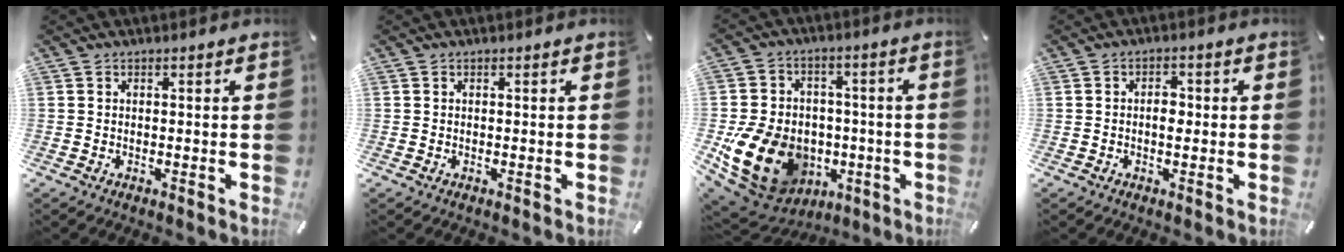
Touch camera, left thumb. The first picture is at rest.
{"total": 0.0}
{"total": 19.5, "force": [-4.6, 15.4, 11.0], "torque": [-0.203, 0.014, -0.059]}
{"total": 3.3, "force": [-0.3, 2.0, 2.7], "torque": [-0.035, 0.000, -0.009]}